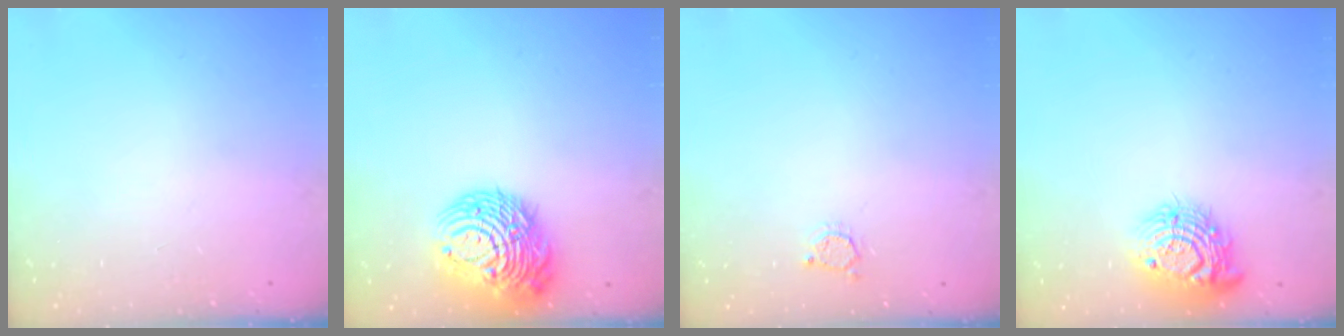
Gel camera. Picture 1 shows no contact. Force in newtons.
{"total": 16.5, "press": 16.4, "slide": 1.6}
{"total": 2.5, "press": 2.5, "slide": 0.3}
{"total": 14.5, "press": 14.5, "slide": 0.7}